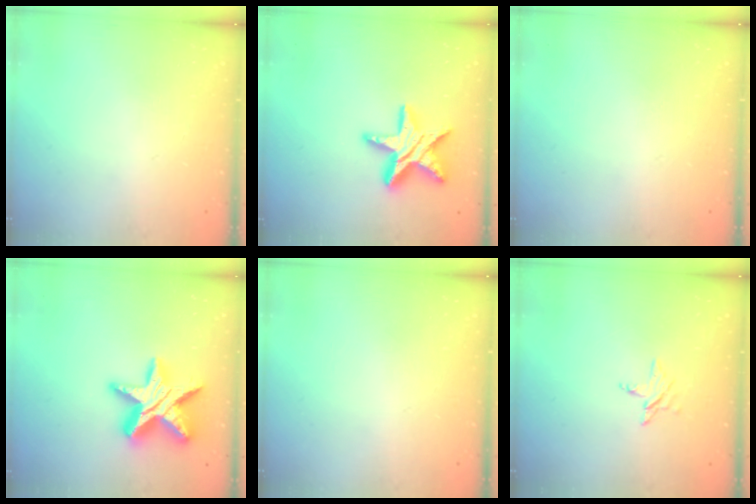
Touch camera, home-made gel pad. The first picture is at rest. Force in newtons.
{"total": 15.6, "press": 15.6, "slide": 1.0}
{"total": 0.0}
{"total": 17.2, "press": 17.2, "slide": 1.5}
{"total": 0.0}
{"total": 3.3, "press": 3.3, "slide": 0.3}